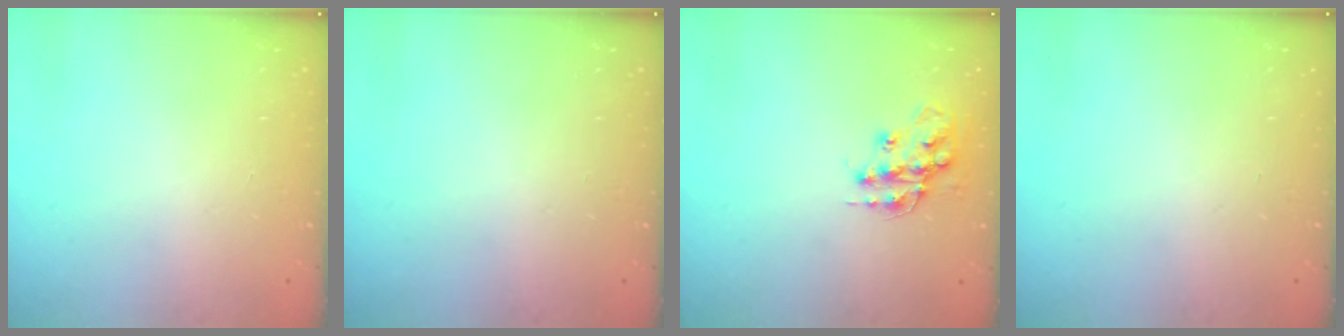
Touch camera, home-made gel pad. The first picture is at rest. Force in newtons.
{"total": 0.0}
{"total": 14.0, "press": 14.0, "slide": 0.7}
{"total": 0.0}